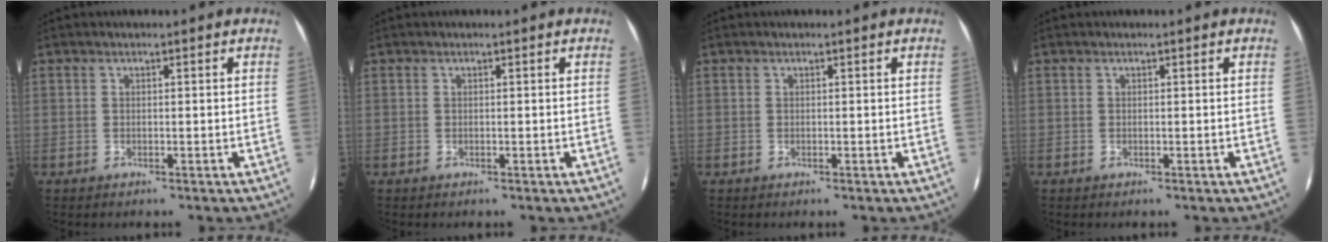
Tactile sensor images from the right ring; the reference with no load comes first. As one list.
[{"total": 0.0}, {"total": 0.0}, {"total": 0.0}]